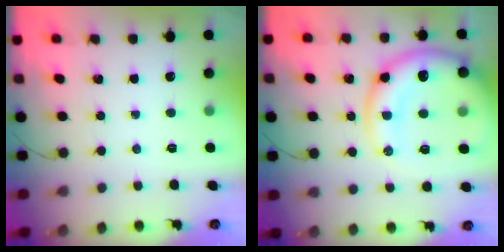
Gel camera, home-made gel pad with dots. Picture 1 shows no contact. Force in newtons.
{"total": 18.0, "press": 17.7, "slide": 3.5}